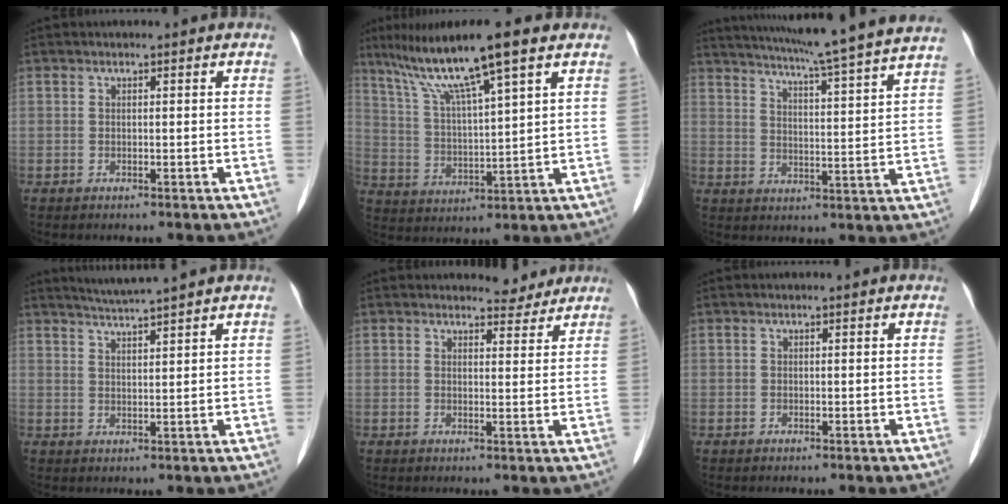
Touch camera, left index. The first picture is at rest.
{"total": 12.1, "force": [8.3, -0.4, 8.8], "torque": [-0.162, 0.013, 0.148]}
{"total": 20.3, "force": [18.1, -1.9, 9.0], "torque": [-0.153, -0.036, 0.233]}
{"total": 5.3, "force": [4.8, -1.2, 1.9], "torque": [-0.037, 0.012, 0.081]}
{"total": 3.3, "force": [3.2, 0.9, 0.0], "torque": [-0.001, -0.010, 0.036]}
{"total": 0.0}